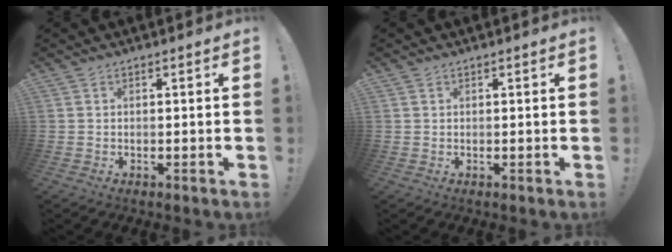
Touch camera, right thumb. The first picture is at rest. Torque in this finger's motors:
{"motor_torque": [0.02, -0.11, -0.03, 0.18, 0.05]}